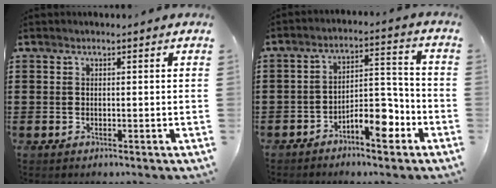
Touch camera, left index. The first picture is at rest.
{"total": 7.5, "force": [-4.6, 2.8, 5.1], "torque": [-0.080, 0.020, -0.081]}